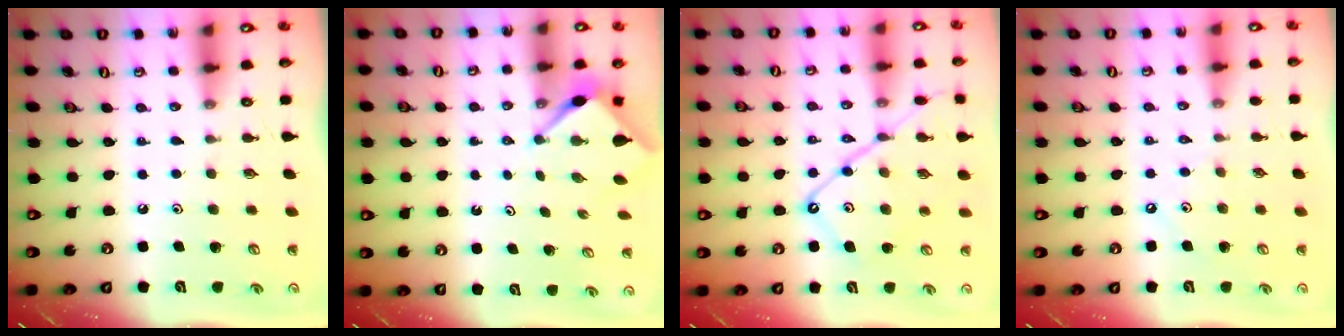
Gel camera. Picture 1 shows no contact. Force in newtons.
{"total": 3.1, "press": 3.1, "slide": 0.3}
{"total": 13.7, "press": 13.6, "slide": 1.2}
{"total": 3.5, "press": 3.4, "slide": 0.5}